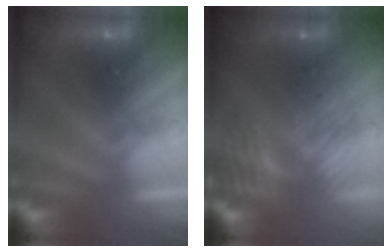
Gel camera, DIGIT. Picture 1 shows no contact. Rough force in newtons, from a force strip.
{"total": 7.3}